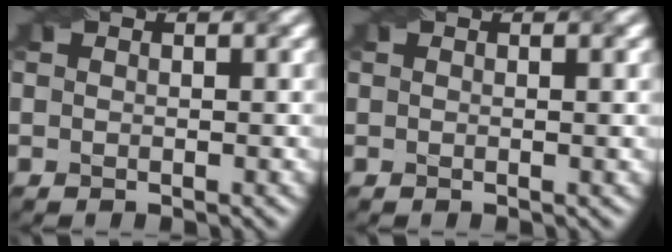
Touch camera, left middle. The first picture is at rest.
{"total": 0.6, "force": [0.1, 0.0, 0.5], "torque": [-0.008, 0.000, 0.000]}